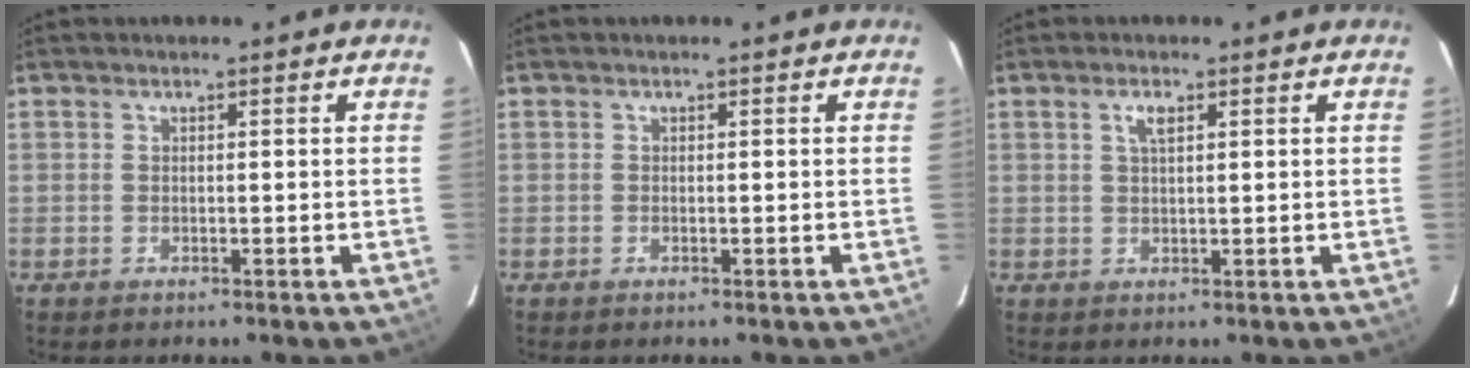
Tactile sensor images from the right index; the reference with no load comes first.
{"total": 0.0}
{"total": 2.2, "force": [1.0, 0.7, 1.8], "torque": [-0.034, 0.005, 0.017]}